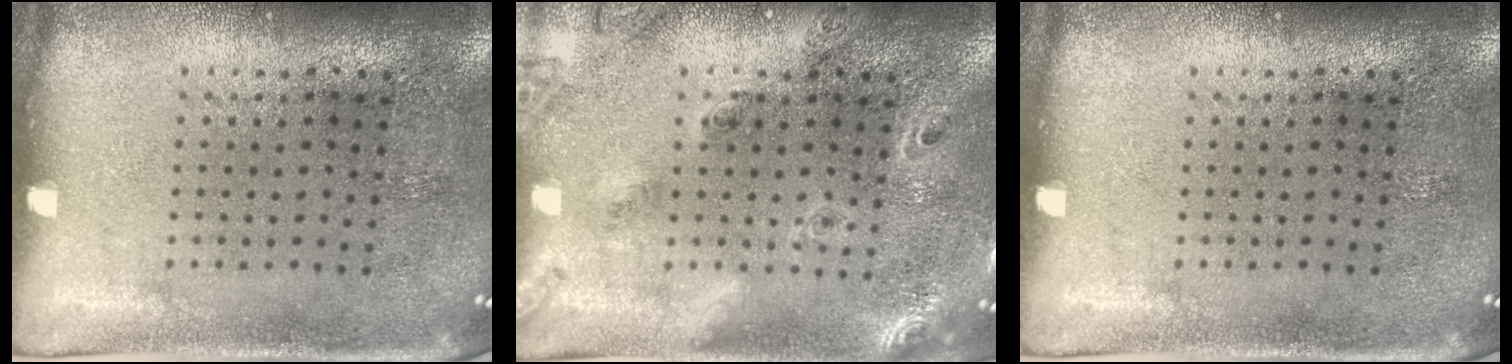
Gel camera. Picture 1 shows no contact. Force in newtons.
{"total": 1.8, "press": 1.7, "slide": 0.8}
{"total": 0.0}